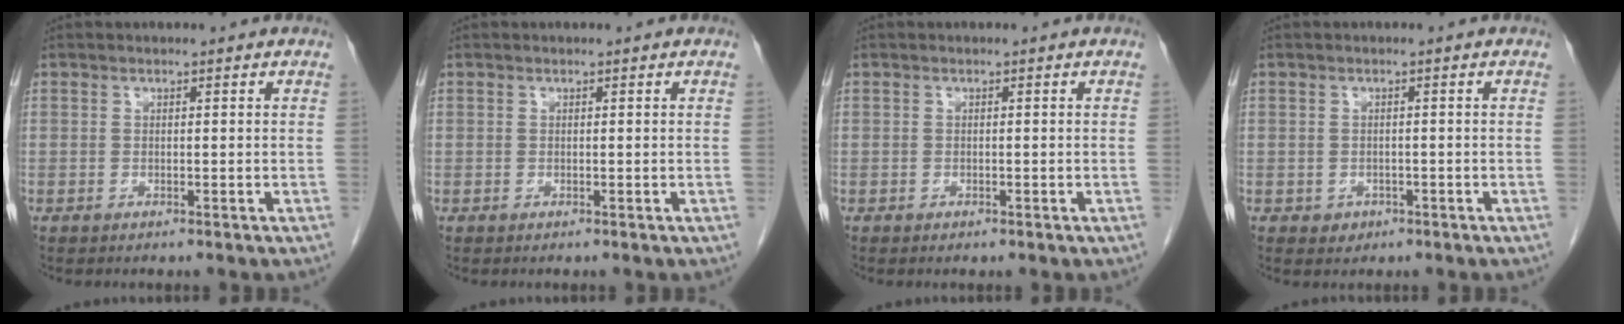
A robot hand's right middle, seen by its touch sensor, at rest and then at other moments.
{"total": 0.0}
{"total": 0.5, "force": [-0.3, 0.3, 0.3], "torque": [-0.006, 0.001, -0.002]}
{"total": 1.7, "force": [-0.8, 1.4, 0.4], "torque": [-0.004, 0.005, -0.004]}